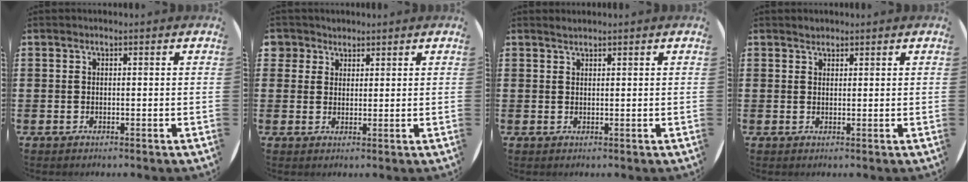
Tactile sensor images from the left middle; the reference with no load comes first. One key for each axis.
{"total": 2.5, "fx": 1.9, "fy": 1.6, "fz": -0.2, "tx": 0.003, "ty": 0.005, "tz": 0.036}
{"total": 0.9, "fx": 0.9, "fy": 0.0, "fz": 0.1, "tx": -0.003, "ty": 0.000, "tz": 0.017}
{"total": 1.0, "fx": 0.9, "fy": 0.3, "fz": -0.1, "tx": 0.000, "ty": 0.002, "tz": 0.019}